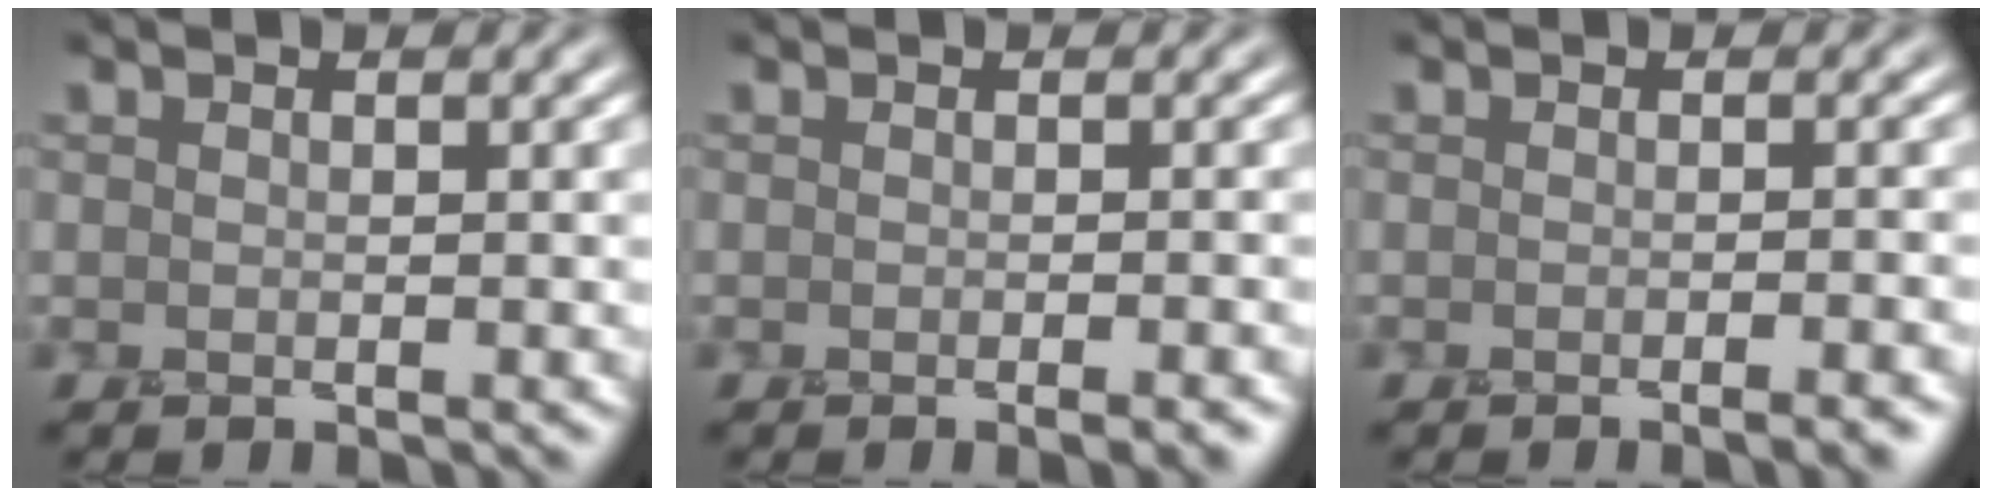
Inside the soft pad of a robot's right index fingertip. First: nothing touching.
{"total": 2.1, "force": [-1.3, 0.5, 1.6], "torque": [-0.003, -0.011, -0.012]}
{"total": 2.5, "force": [-1.5, 0.7, 1.8], "torque": [0.003, -0.007, -0.019]}